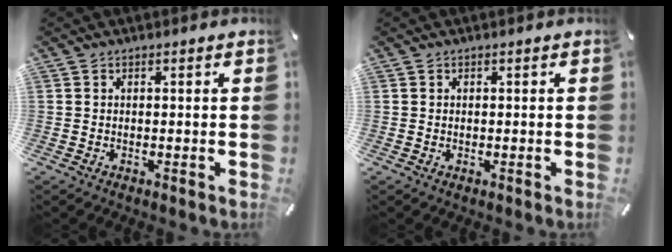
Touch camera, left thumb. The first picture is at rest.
{"total": 0.0}